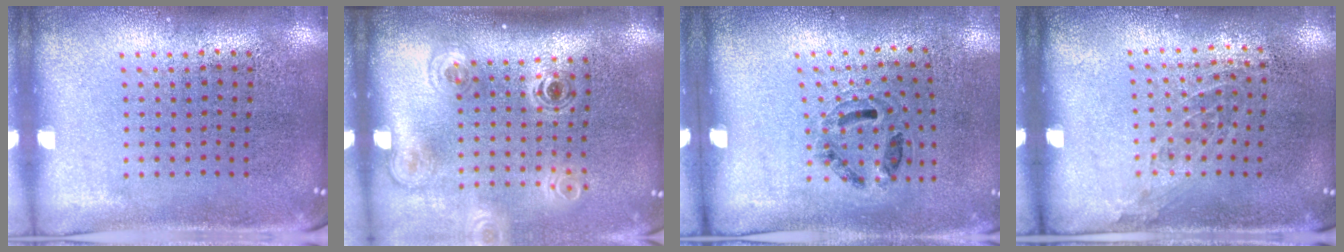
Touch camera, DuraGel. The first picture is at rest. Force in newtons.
{"total": 1.9, "press": 1.3, "slide": 1.4}
{"total": 1.2, "press": 0.8, "slide": 0.8}
{"total": 0.9, "press": 0.7, "slide": 0.6}